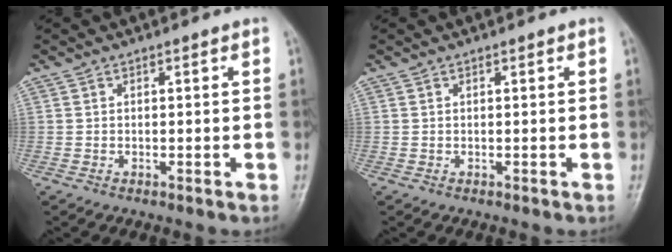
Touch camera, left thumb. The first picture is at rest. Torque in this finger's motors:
{"motor_torque": [-0.01, 0.04, 0.07, -0.03, 0.00]}